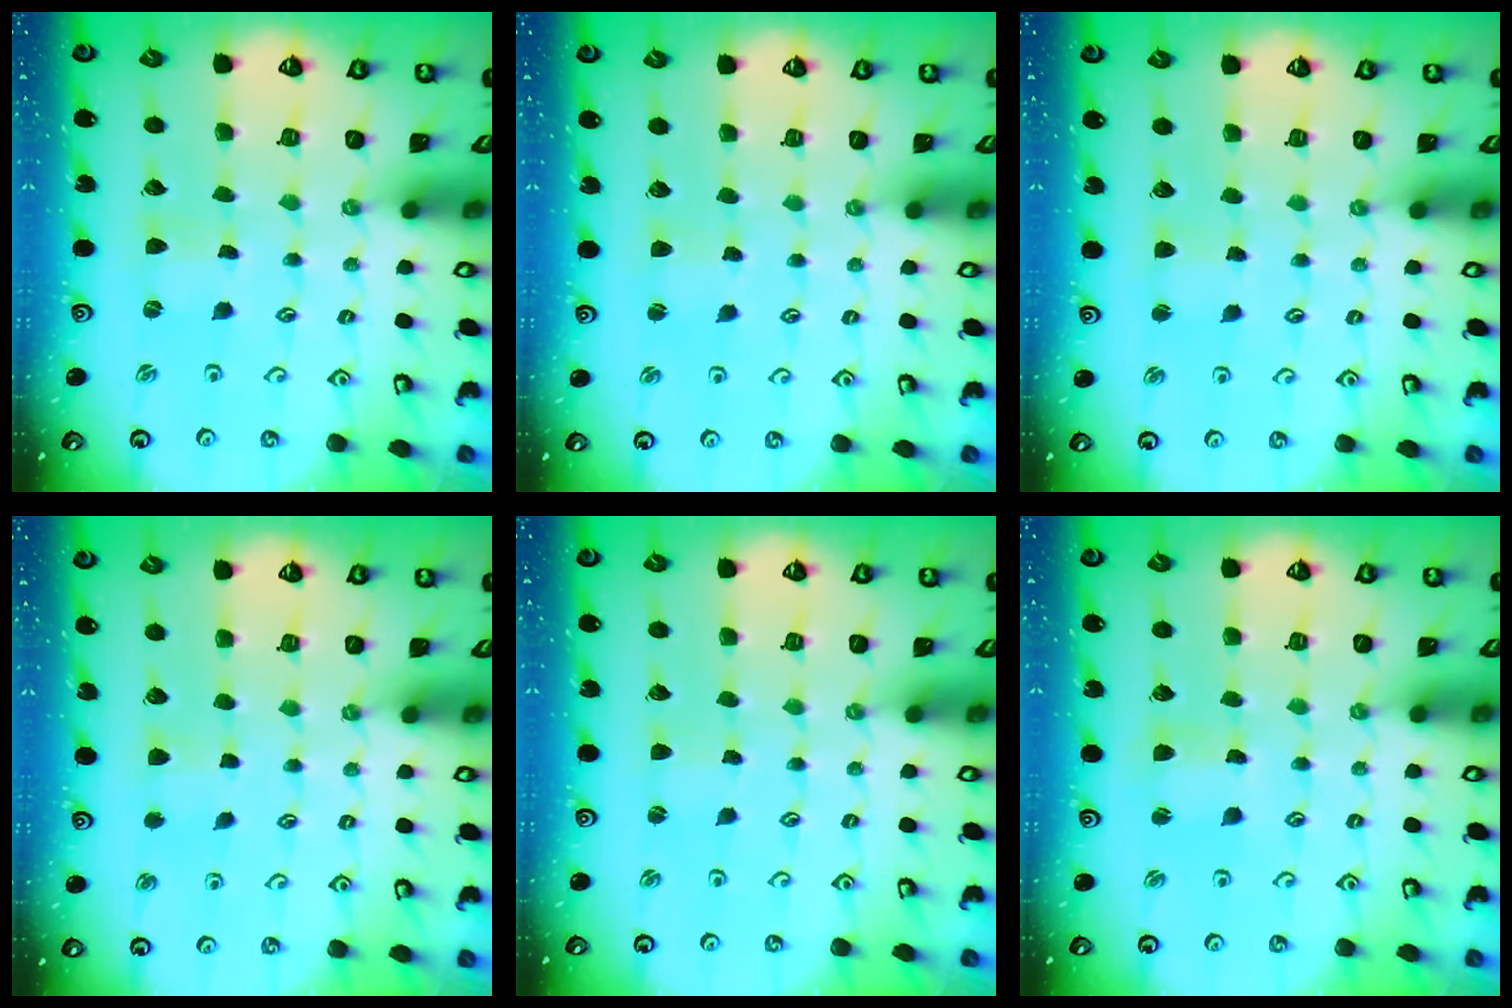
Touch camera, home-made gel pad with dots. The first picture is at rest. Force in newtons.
{"total": 2.1, "press": 2.1, "slide": 0.3}
{"total": 2.5, "press": 2.5, "slide": 0.4}
{"total": 2.8, "press": 2.7, "slide": 0.5}
{"total": 1.5, "press": 1.5, "slide": 0.3}
{"total": 1.9, "press": 1.9, "slide": 0.3}